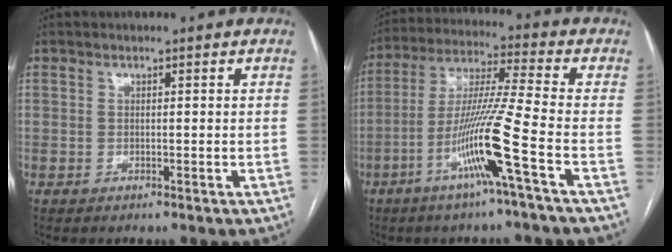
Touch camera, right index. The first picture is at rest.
{"total": 12.7, "force": [-5.2, -1.8, 11.5], "torque": [-0.224, -0.007, -0.104]}